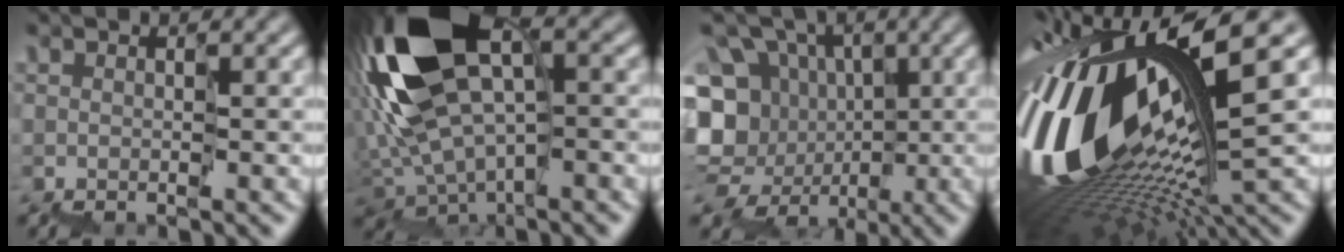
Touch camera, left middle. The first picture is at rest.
{"total": 13.5, "force": [1.4, 7.1, 11.4], "torque": [-0.268, 0.019, 0.029]}
{"total": 10.4, "force": [-1.6, 9.4, 4.2], "torque": [-0.079, 0.014, -0.048]}
{"total": 16.5, "force": [1.5, 5.3, 15.6], "torque": [-0.322, -0.002, 0.040]}